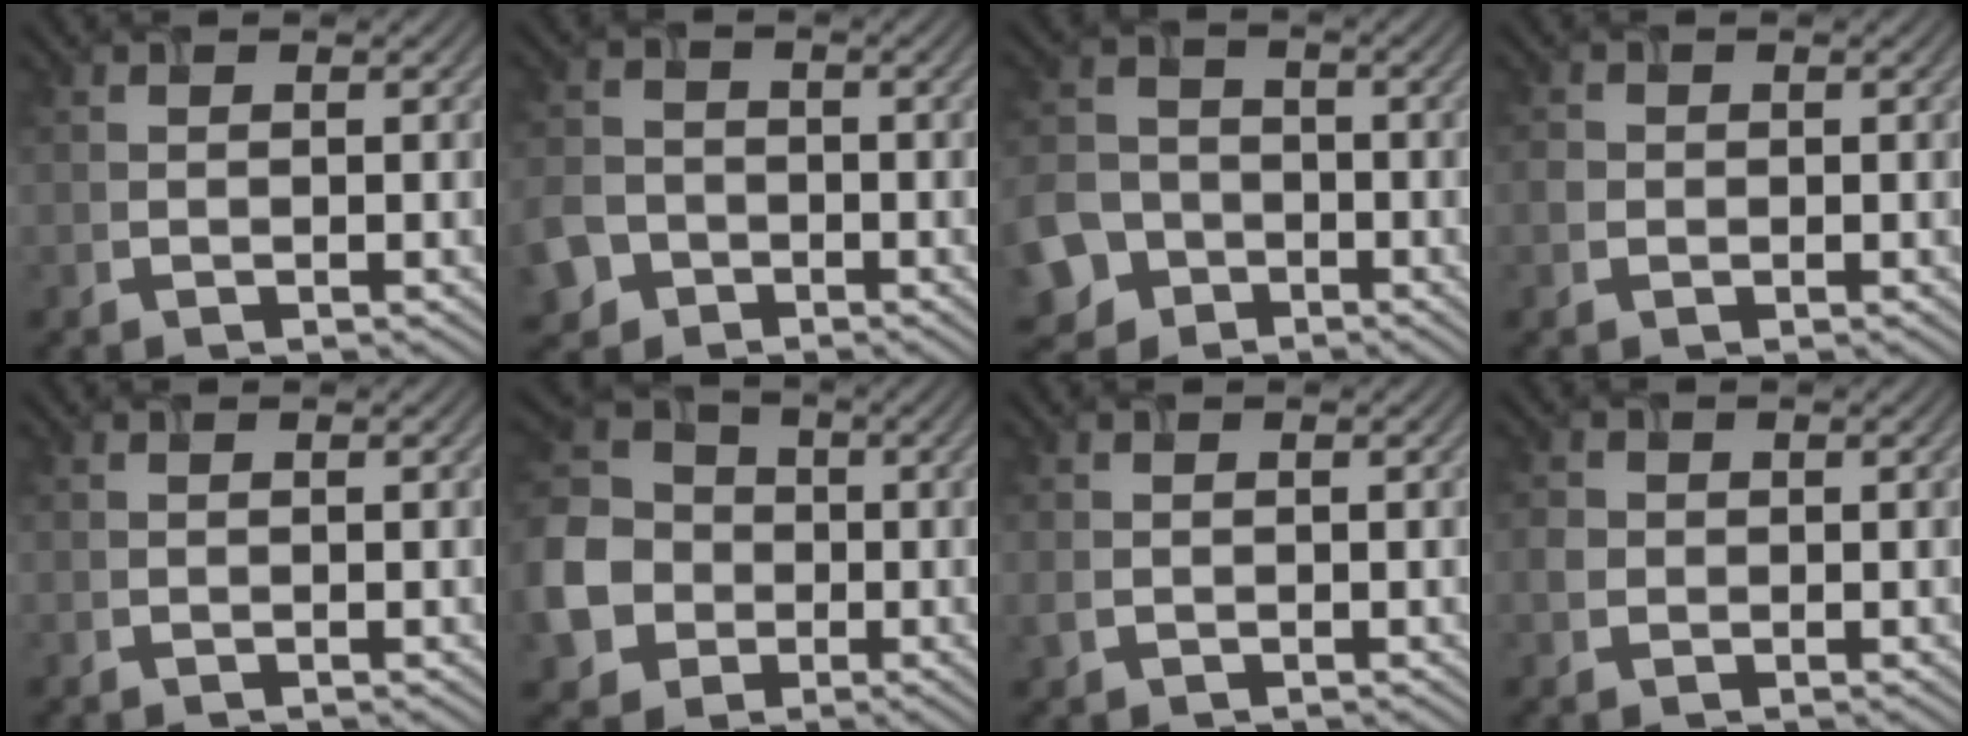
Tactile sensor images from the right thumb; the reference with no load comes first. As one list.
[{"total": 5.4, "force": [-2.7, 4.2, 1.9], "torque": [-0.060, -0.010, -0.063]}, {"total": 9.0, "force": [-4.2, 7.3, 3.2], "torque": [-0.096, -0.032, -0.102]}, {"total": 1.2, "force": [-0.1, 1.2, 0.4], "torque": [-0.008, -0.002, -0.007]}, {"total": 0.0}, {"total": 12.5, "force": [-2.5, 10.8, 5.7], "torque": [-0.189, -0.033, -0.067]}, {"total": 1.3, "force": [-0.2, 1.2, 0.6], "torque": [-0.017, -0.005, -0.005]}, {"total": 1.5, "force": [-0.1, 1.5, 0.5], "torque": [-0.014, -0.001, -0.006]}]